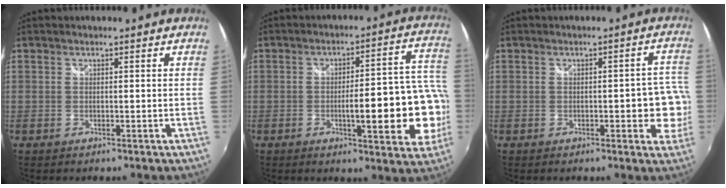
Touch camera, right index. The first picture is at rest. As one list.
[{"total": 16.0, "force": [-4.2, 3.5, 15.1], "torque": [-0.200, 0.007, -0.051]}, {"total": 6.2, "force": [-1.5, 2.5, 5.5], "torque": [-0.064, 0.002, -0.013]}]